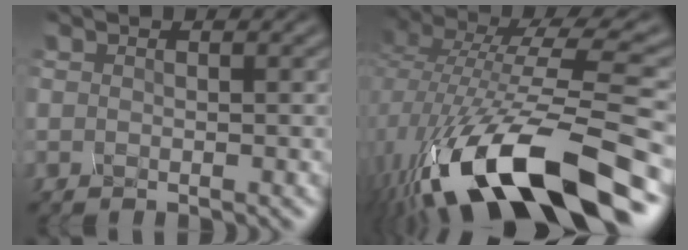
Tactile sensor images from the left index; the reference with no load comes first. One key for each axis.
{"total": 11.9, "fx": -6.6, "fy": 2.7, "fz": 9.5, "tx": -0.200, "ty": 0.012, "tz": -0.091}